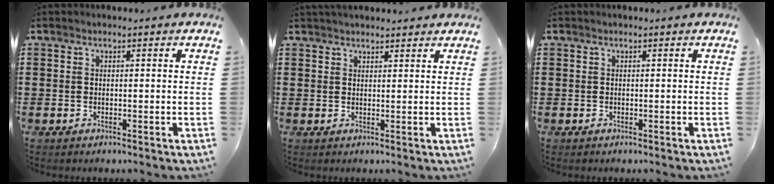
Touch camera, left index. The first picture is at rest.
{"total": 1.9, "force": [1.8, 0.4, 0.2], "torque": [-0.008, 0.001, 0.037]}
{"total": 0.0}